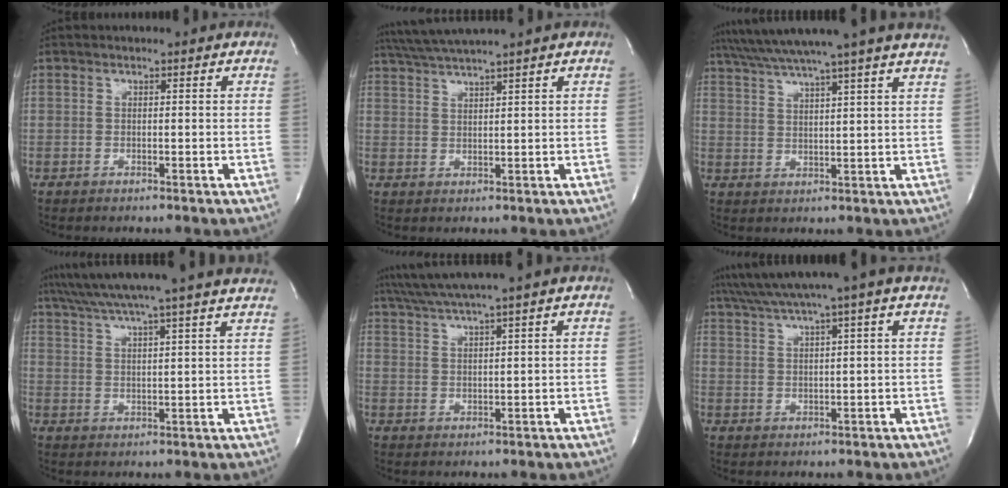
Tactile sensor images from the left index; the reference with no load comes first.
{"total": 6.0, "force": [5.1, -1.6, 2.7], "torque": [-0.051, 0.011, 0.096]}
{"total": 16.3, "force": [14.0, -2.0, 8.0], "torque": [-0.144, -0.001, 0.189]}
{"total": 21.2, "force": [18.8, -1.5, 9.7], "torque": [-0.169, -0.010, 0.250]}
{"total": 8.1, "force": [6.9, -1.9, 3.8], "torque": [-0.068, 0.014, 0.112]}
{"total": 9.2, "force": [7.5, -2.5, 4.6], "torque": [-0.079, 0.007, 0.111]}